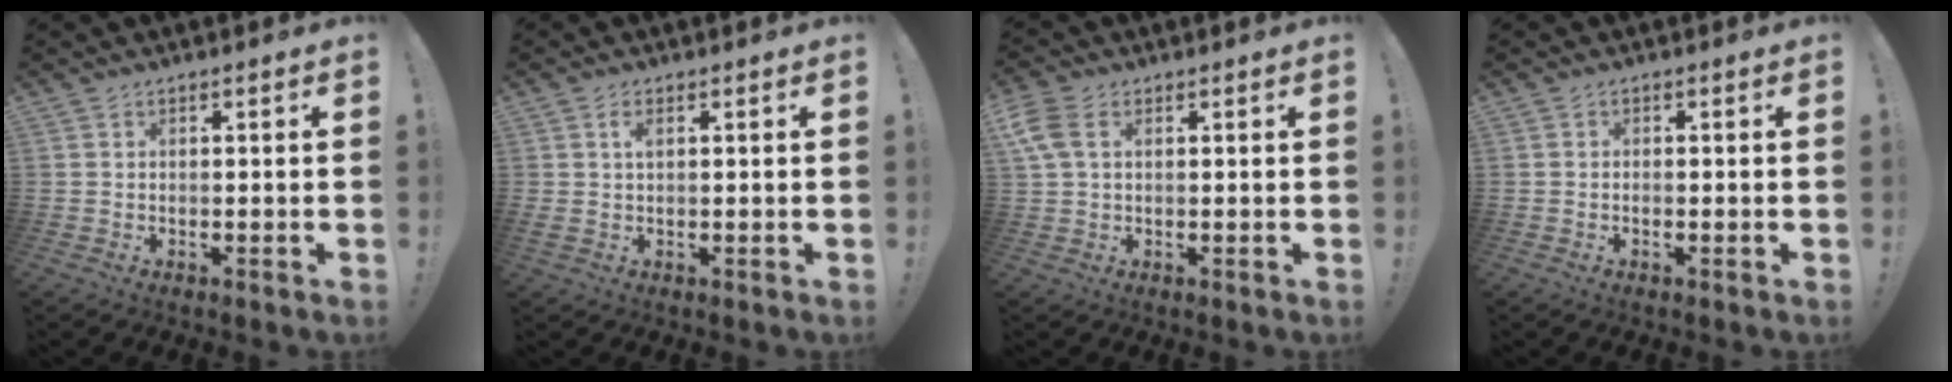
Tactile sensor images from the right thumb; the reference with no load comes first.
{"total": 2.2, "force": [0.8, 0.7, 1.9], "torque": [-0.028, -0.003, 0.010]}
{"total": 6.2, "force": [2.1, 3.8, 4.5], "torque": [-0.093, -0.001, 0.042]}
{"total": 0.8, "force": [-0.7, 0.1, 0.3], "torque": [-0.017, 0.003, -0.010]}